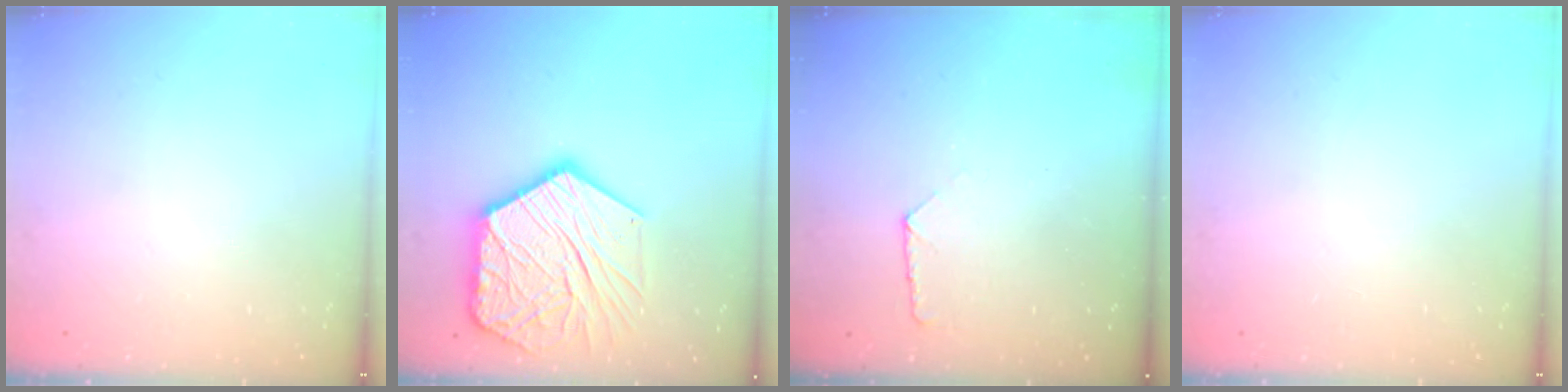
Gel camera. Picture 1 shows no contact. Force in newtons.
{"total": 22.5, "press": 22.3, "slide": 2.3}
{"total": 5.5, "press": 5.4, "slide": 0.5}
{"total": 0.0}